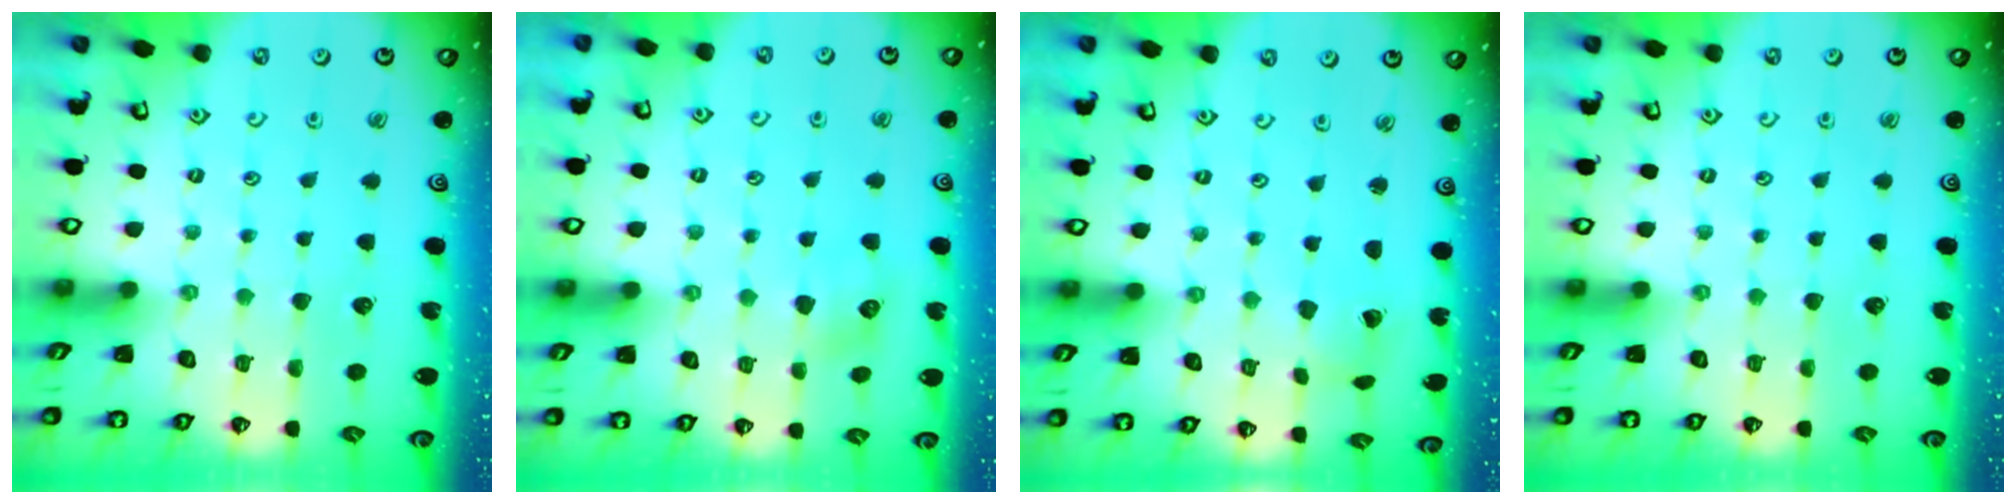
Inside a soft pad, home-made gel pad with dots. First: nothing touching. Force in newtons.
{"total": 6.0, "press": 5.9, "slide": 0.9}
{"total": 2.9, "press": 2.9, "slide": 0.2}
{"total": 0.0}